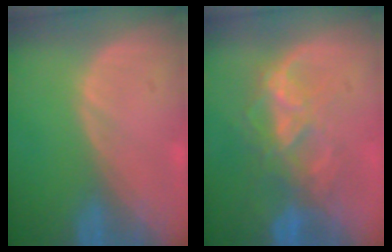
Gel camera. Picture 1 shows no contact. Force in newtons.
{"total": 7.9, "press": 7.2, "slide": 3.3}